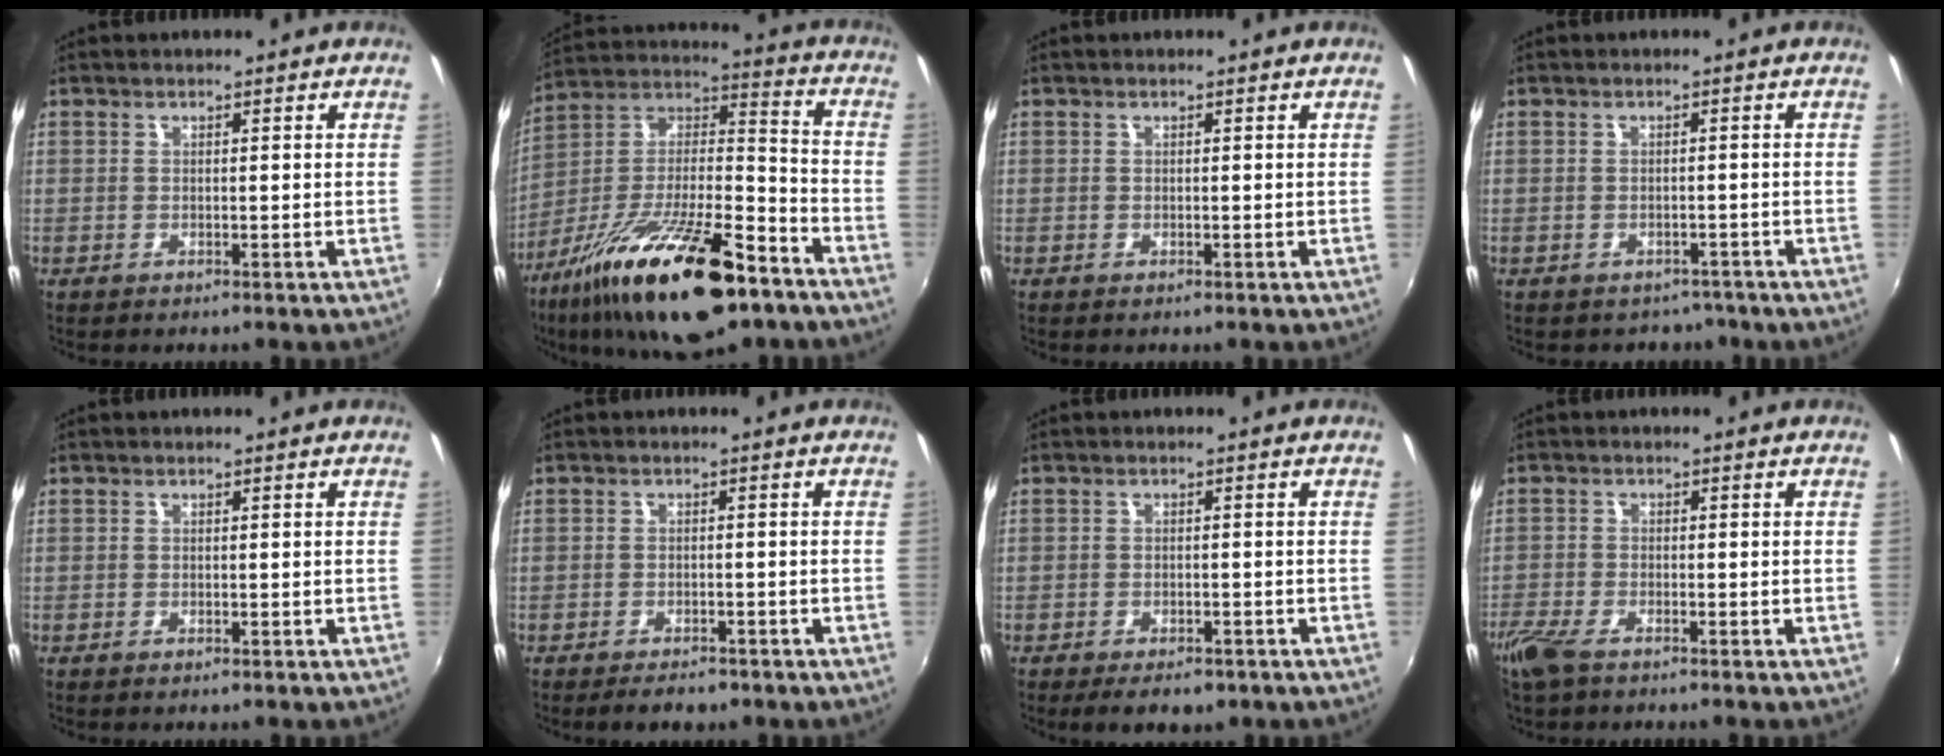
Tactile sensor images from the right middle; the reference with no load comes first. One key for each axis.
{"total": 26.2, "fx": -16.0, "fy": 8.2, "fz": 19.1, "tx": -0.336, "ty": -0.024, "tz": -0.268}
{"total": 0.0}
{"total": 4.0, "fx": -3.1, "fy": 2.5, "fz": 0.4, "tx": -0.008, "ty": 0.000, "tz": -0.039}
{"total": 0.0}
{"total": 4.4, "fx": -3.4, "fy": 1.7, "fz": 2.1, "tx": -0.048, "ty": -0.008, "tz": -0.050}
{"total": 5.6, "fx": -4.0, "fy": 2.4, "fz": 3.2, "tx": -0.070, "ty": -0.018, "tz": -0.058}
{"total": 5.2, "fx": -3.9, "fy": 1.6, "fz": 3.0, "tx": -0.081, "ty": -0.014, "tz": -0.079}